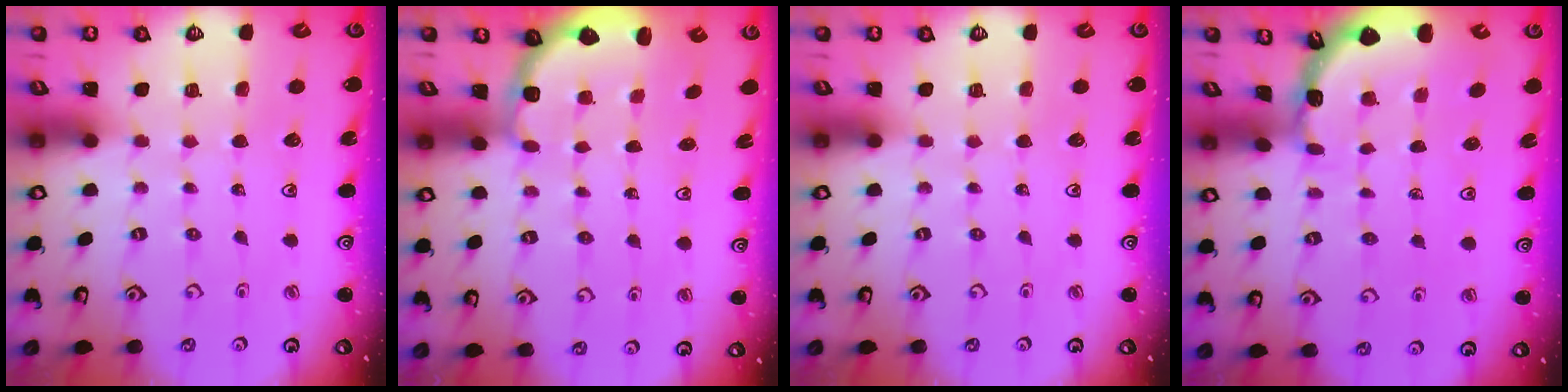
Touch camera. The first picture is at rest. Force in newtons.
{"total": 2.8, "press": 2.1, "slide": 1.8}
{"total": 0.0}
{"total": 1.7, "press": 1.7, "slide": 0.1}